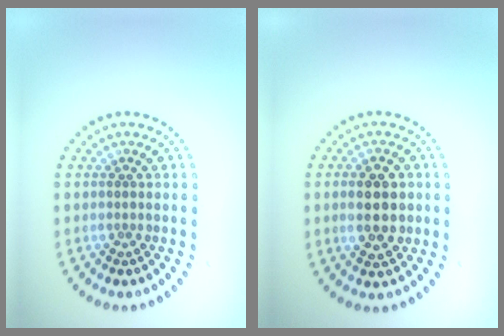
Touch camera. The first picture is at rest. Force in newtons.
{"total": 5.0, "press": 5.0, "slide": 0.2}